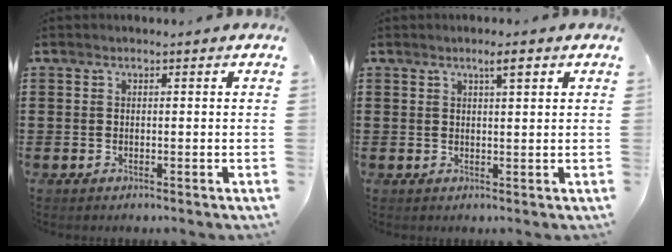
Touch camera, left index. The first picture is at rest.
{"total": 2.8, "force": [1.6, 0.5, 2.2], "torque": [-0.038, 0.001, 0.024]}